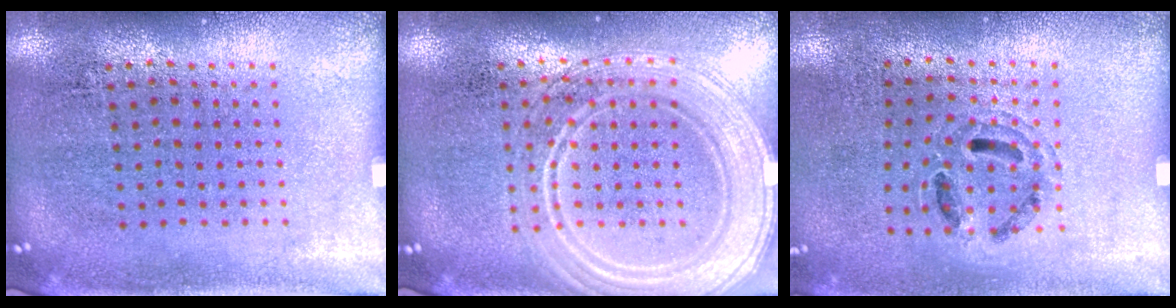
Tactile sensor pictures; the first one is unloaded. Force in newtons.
{"total": 3.8, "press": 3.8, "slide": 0.6}
{"total": 0.9, "press": 0.8, "slide": 0.3}